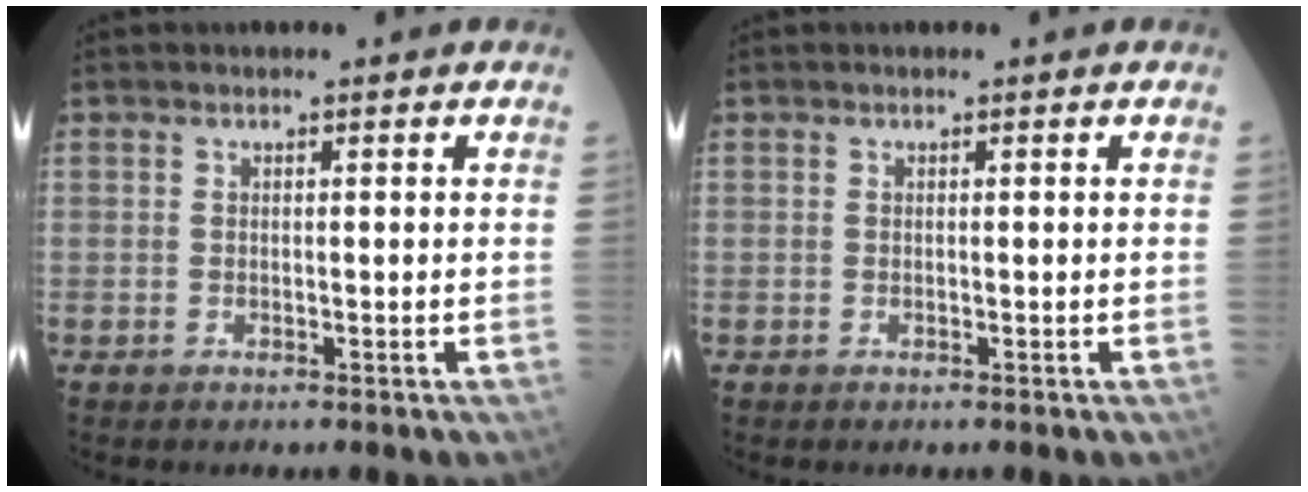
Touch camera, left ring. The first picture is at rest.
{"total": 0.0}